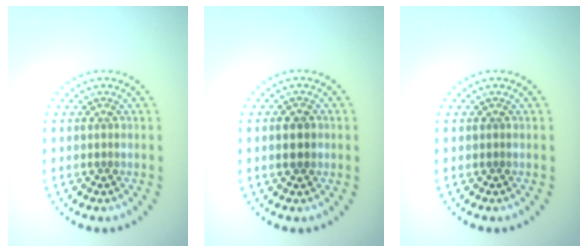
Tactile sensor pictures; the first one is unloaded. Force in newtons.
{"total": 2.4, "press": 2.4, "slide": 0.0}
{"total": 0.0}